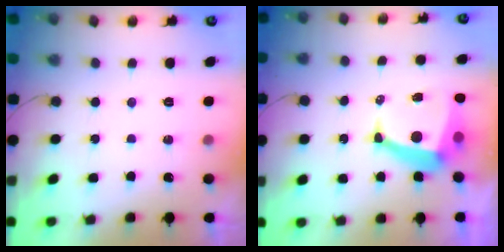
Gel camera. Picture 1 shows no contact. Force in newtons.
{"total": 8.8, "press": 8.7, "slide": 1.1}